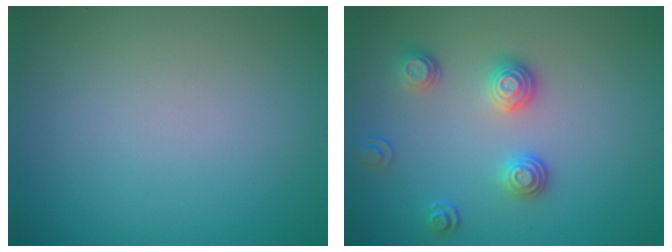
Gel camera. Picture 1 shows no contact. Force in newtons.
{"total": 2.9, "press": 2.5, "slide": 1.5}